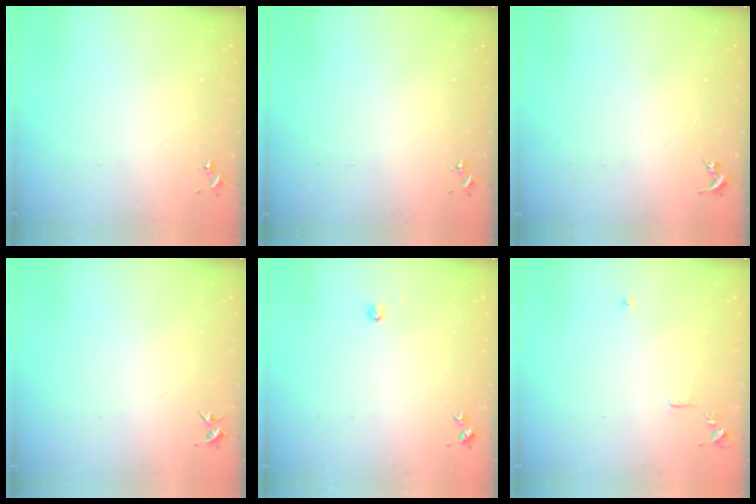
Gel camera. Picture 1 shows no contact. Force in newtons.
{"total": 0.0}
{"total": 0.0}
{"total": 3.3, "press": 3.3, "slide": 0.4}
{"total": 3.0, "press": 3.0, "slide": 0.3}
{"total": 7.8, "press": 7.8, "slide": 0.8}